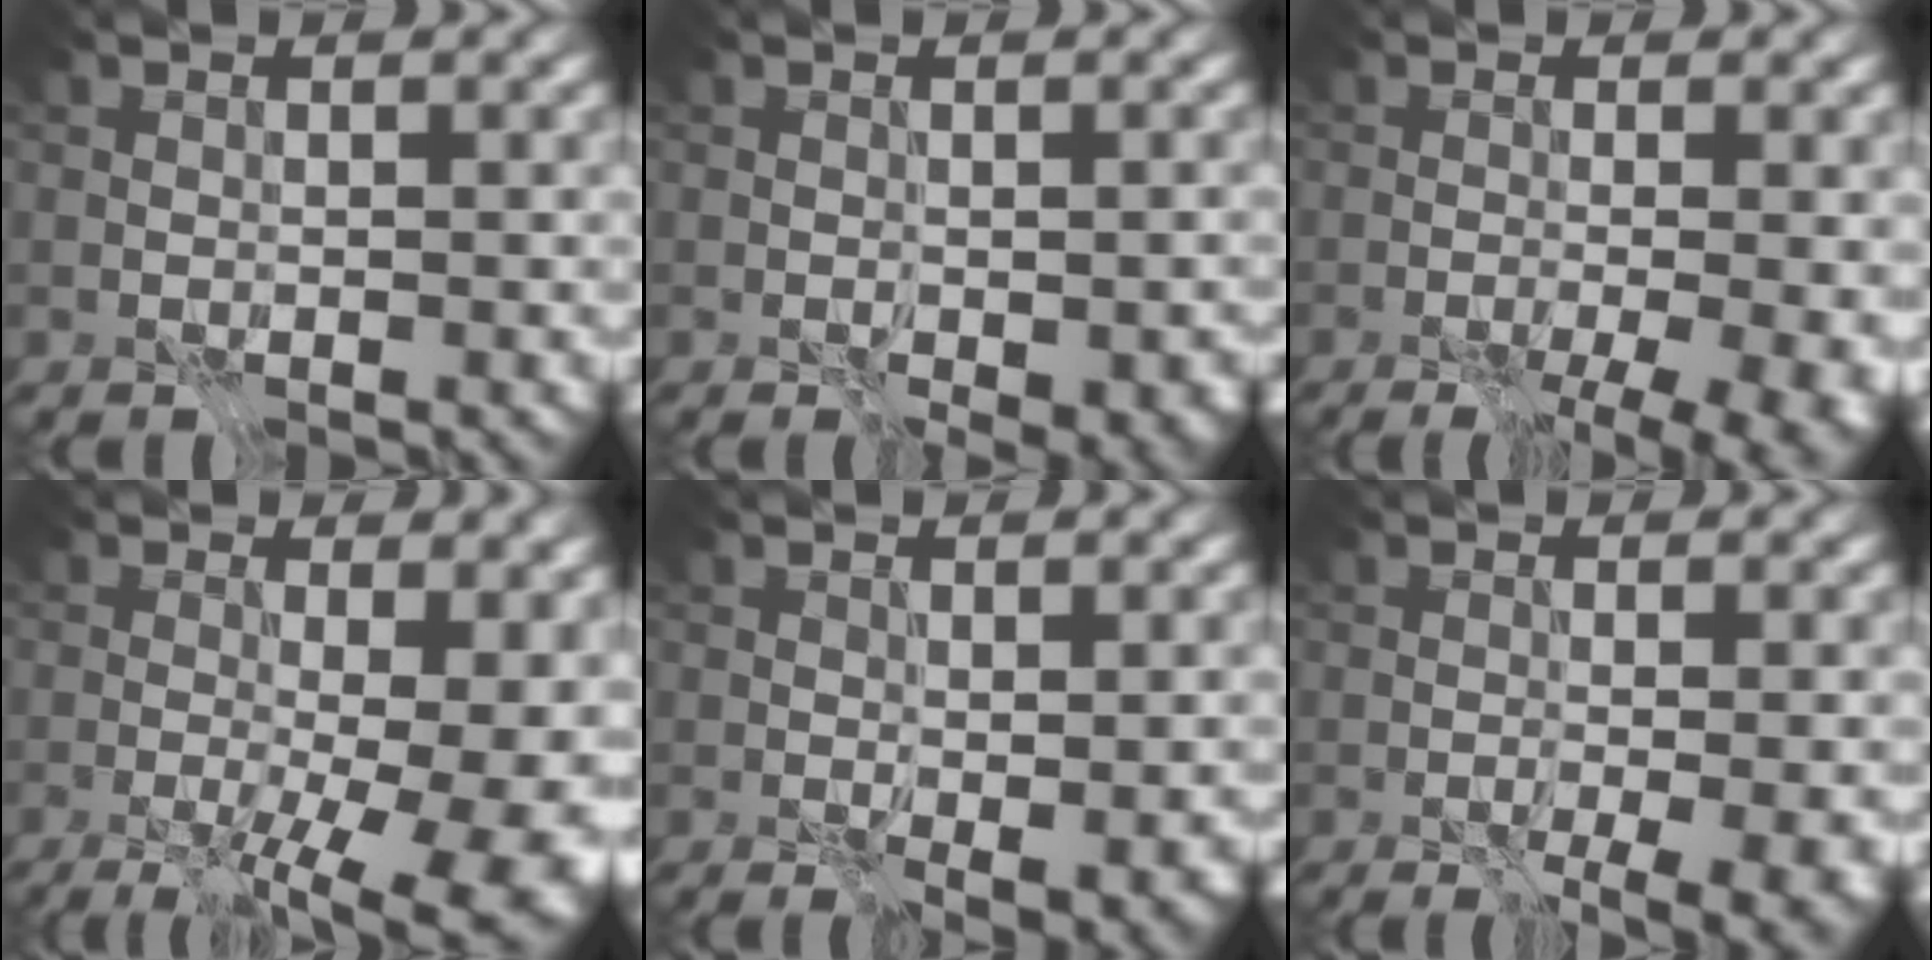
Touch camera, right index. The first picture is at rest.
{"total": 3.0, "force": [-1.0, 1.6, 2.4], "torque": [-0.030, -0.007, -0.011]}
{"total": 5.9, "force": [-2.0, 1.8, 5.2], "torque": [-0.055, -0.010, -0.014]}
{"total": 12.4, "force": [-1.9, 4.6, 11.3], "torque": [-0.118, -0.014, -0.015]}
{"total": 1.8, "force": [-0.1, 0.5, 1.7], "torque": [-0.029, -0.005, 0.002]}
{"total": 3.5, "force": [-1.2, 0.4, 3.2], "torque": [-0.046, -0.010, -0.016]}